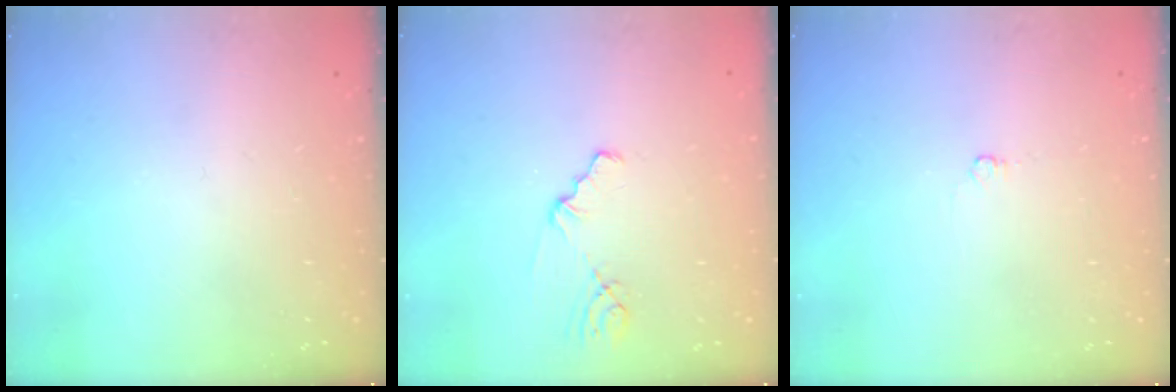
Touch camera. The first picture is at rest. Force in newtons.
{"total": 1.2, "press": 1.2, "slide": 0.2}
{"total": 4.3, "press": 4.2, "slide": 1.1}